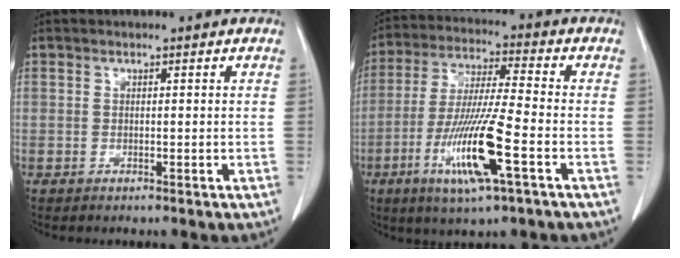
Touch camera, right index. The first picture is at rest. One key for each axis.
{"total": 13.9, "fx": -5.2, "fy": 0.5, "fz": 12.9, "tx": -0.259, "ty": -0.022, "tz": -0.096}